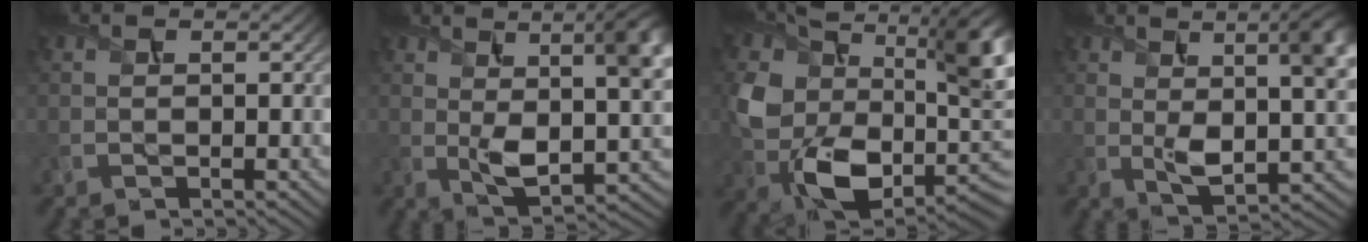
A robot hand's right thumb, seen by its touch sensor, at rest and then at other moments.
{"total": 11.2, "force": [1.9, 5.1, 9.8], "torque": [-0.166, -0.006, 0.034]}
{"total": 15.8, "force": [1.9, 10.1, 12.0], "torque": [-0.235, -0.037, 0.043]}
{"total": 9.9, "force": [1.8, 4.3, 8.7], "torque": [-0.141, -0.004, 0.033]}